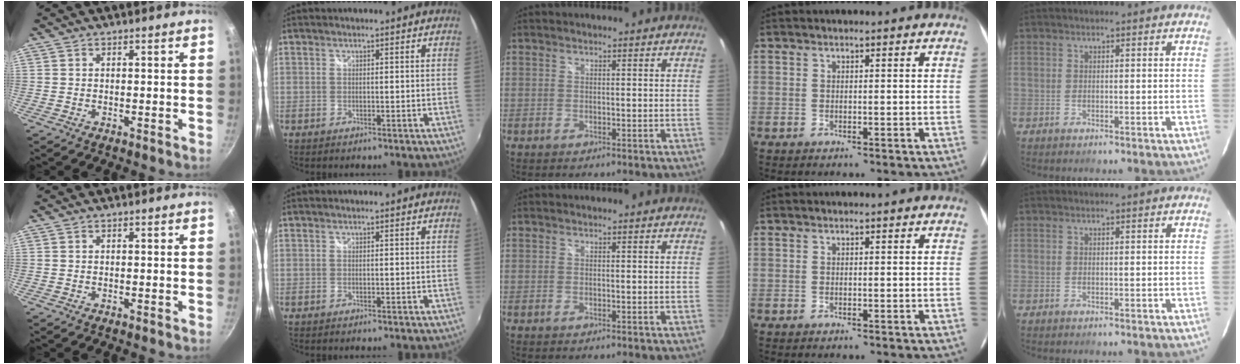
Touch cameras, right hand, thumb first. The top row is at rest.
{}